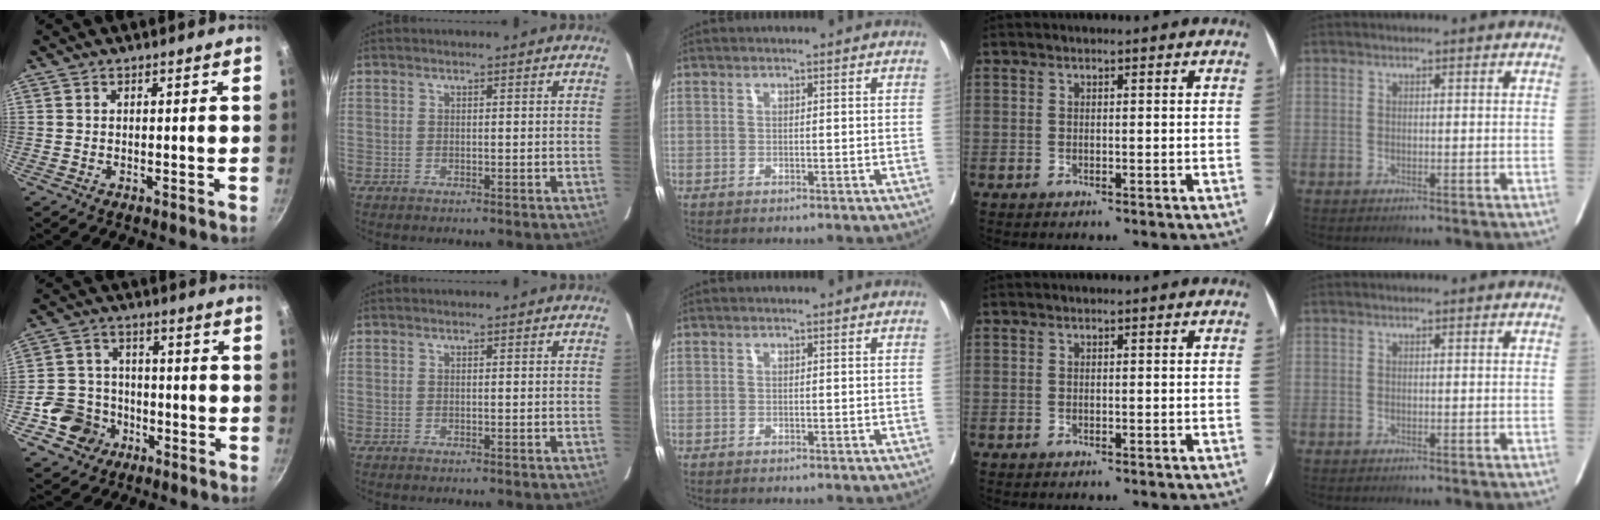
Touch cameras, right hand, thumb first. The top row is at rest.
{"thumb": {"total": 9.6, "force": [-4.0, 8.3, 2.7], "torque": [-0.023, 0.030, -0.068]}}